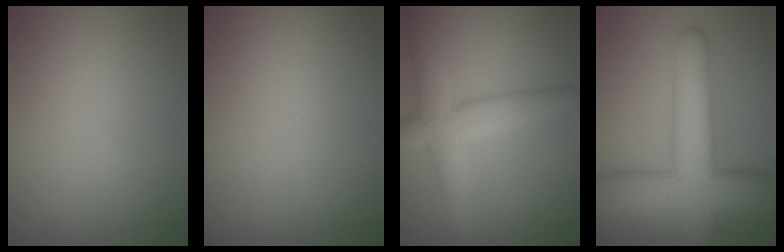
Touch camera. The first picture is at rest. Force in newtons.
{"total": 0.0}
{"total": 4.8, "press": 4.8, "slide": 0.1}
{"total": 10.5, "press": 10.5, "slide": 0.5}